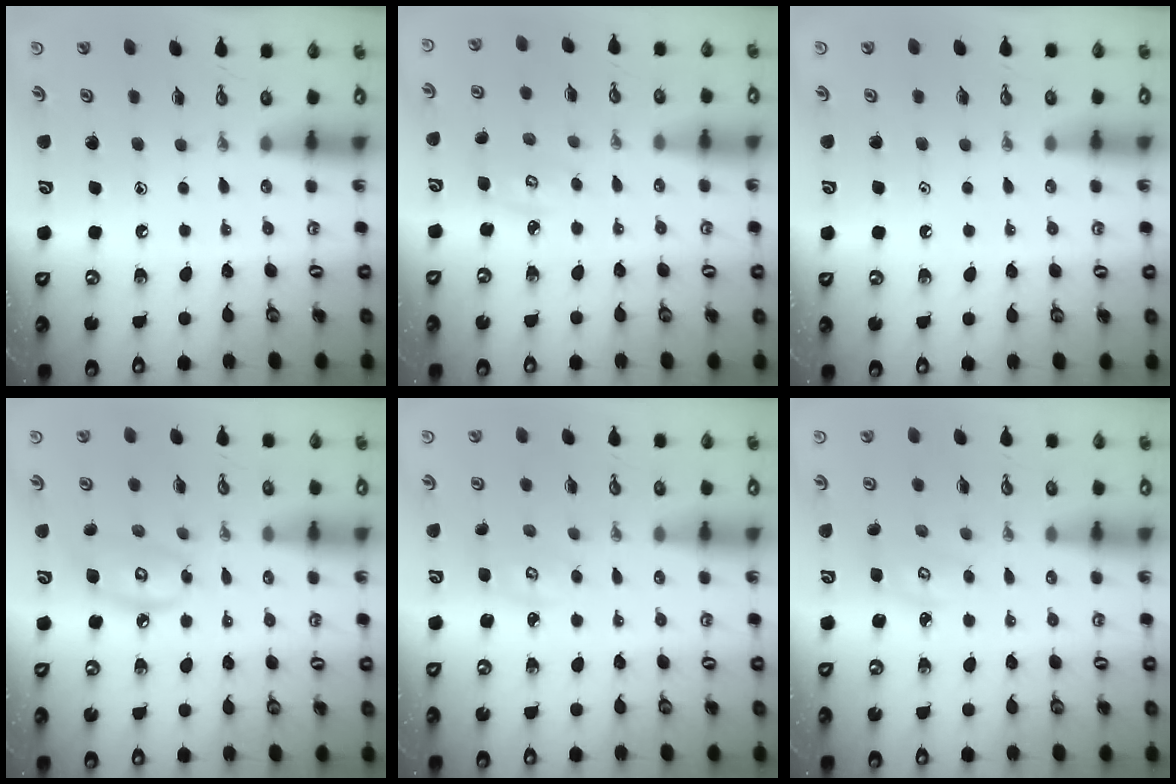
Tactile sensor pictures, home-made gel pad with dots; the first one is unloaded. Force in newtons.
{"total": 4.0, "press": 3.9, "slide": 0.4}
{"total": 0.6, "press": 0.6, "slide": 0.0}
{"total": 8.7, "press": 8.7, "slide": 0.8}
{"total": 2.7, "press": 2.7, "slide": 0.3}
{"total": 3.2, "press": 3.2, "slide": 0.3}